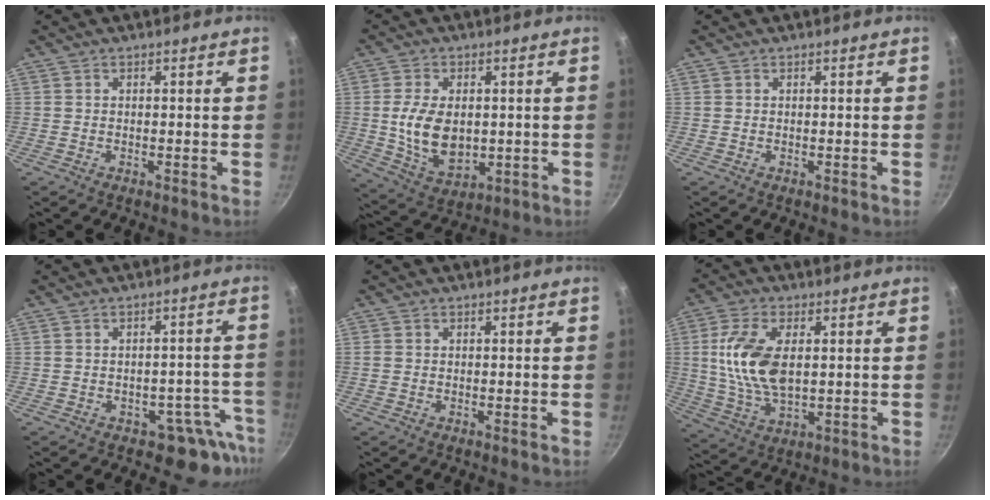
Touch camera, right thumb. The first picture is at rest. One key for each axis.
{"total": 11.3, "fx": 0.3, "fy": 7.3, "fz": 8.6, "tx": -0.145, "ty": -0.013, "tz": 0.021}
{"total": 0.0}
{"total": 7.6, "fx": -4.8, "fy": 5.0, "fz": 3.3, "tx": 0.033, "ty": 0.058, "tz": -0.041}
{"total": 0.8, "fx": 0.0, "fy": 0.7, "fz": 0.4, "tx": -0.007, "ty": 0.002, "tz": -0.003}
{"total": 13.0, "fx": 1.9, "fy": 7.0, "fz": 10.8, "tx": -0.208, "ty": -0.008, "tz": 0.039}